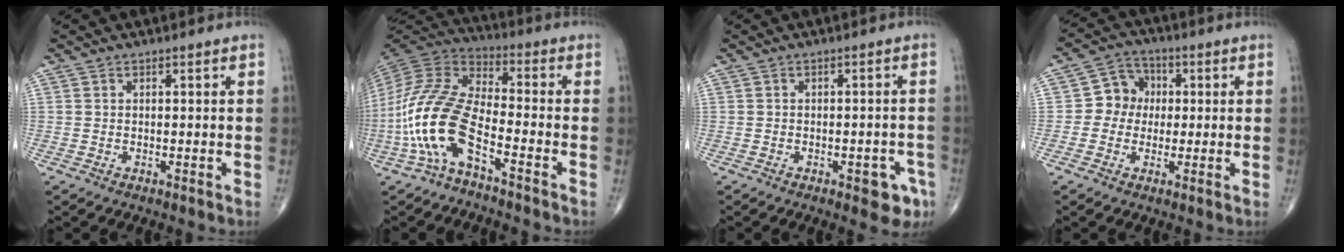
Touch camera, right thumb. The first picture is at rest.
{"total": 15.7, "force": [-6.7, 5.8, 13.0], "torque": [-0.292, 0.051, -0.137]}
{"total": 5.2, "force": [-2.5, 2.4, 3.8], "torque": [-0.024, 0.013, -0.027]}
{"total": 6.6, "force": [0.1, 6.1, 2.7], "torque": [-0.011, 0.016, -0.014]}